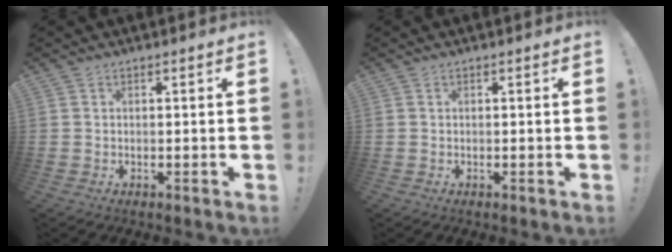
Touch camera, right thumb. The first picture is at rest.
{"total": 0.0}